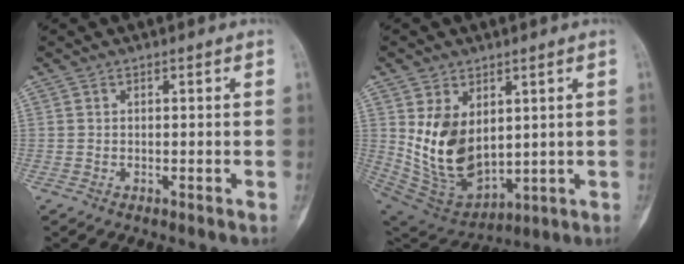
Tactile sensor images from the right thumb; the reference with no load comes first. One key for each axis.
{"total": 14.5, "fx": 2.8, "fy": 9.5, "fz": 10.6, "tx": -0.162, "ty": -0.025, "tz": 0.082}